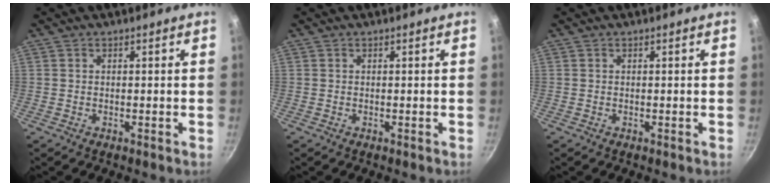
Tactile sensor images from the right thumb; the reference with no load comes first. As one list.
[{"total": 0.0}, {"total": 0.0}]